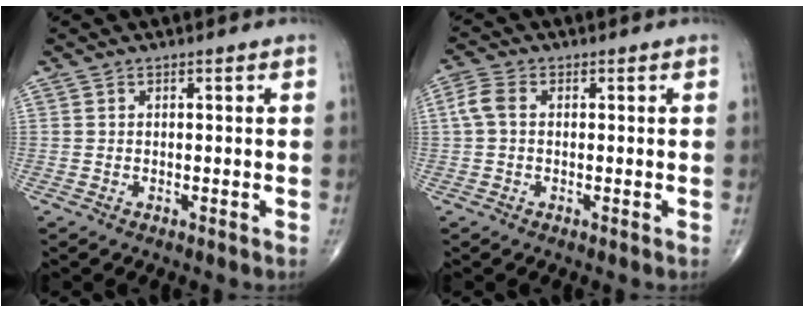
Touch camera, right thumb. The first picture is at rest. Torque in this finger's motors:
{"motor_torque": [-0.24, 0.37, -0.18, -0.32, 0.12]}